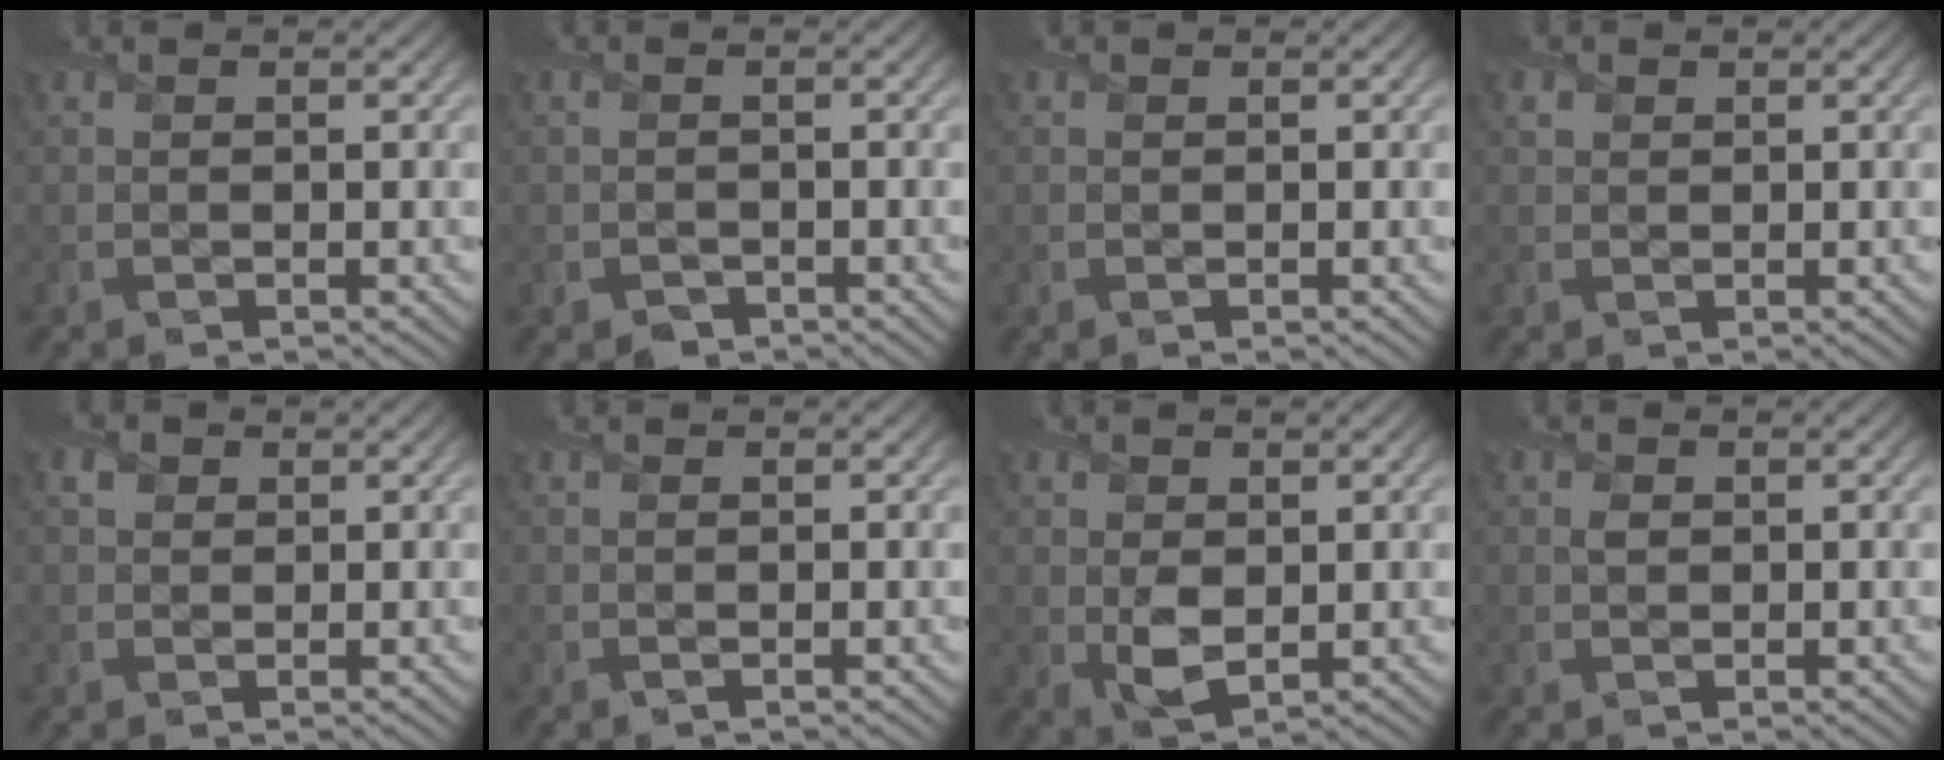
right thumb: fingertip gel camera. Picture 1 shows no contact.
{"total": 1.4, "force": [-1.0, 0.9, 0.2], "torque": [-0.002, -0.002, -0.022]}
{"total": 0.0}
{"total": 1.1, "force": [0.5, 0.9, 0.3], "torque": [-0.006, -0.002, 0.008]}
{"total": 1.6, "force": [0.6, 1.4, 0.6], "torque": [-0.012, 0.001, 0.008]}
{"total": 0.0}
{"total": 3.9, "force": [0.2, 2.8, 2.7], "torque": [-0.060, -0.011, 0.008]}
{"total": 0.9, "force": [0.3, 0.7, 0.3], "torque": [-0.009, -0.003, 0.003]}